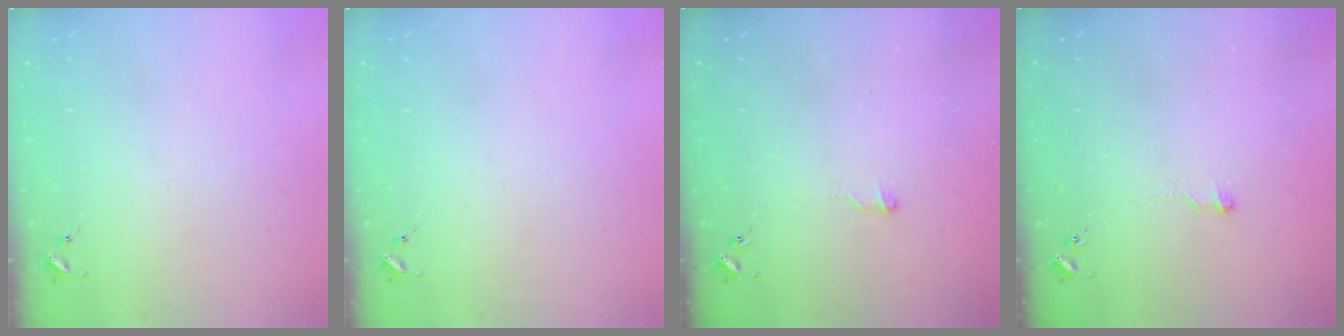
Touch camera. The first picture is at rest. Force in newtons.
{"total": 0.0}
{"total": 3.6, "press": 3.6, "slide": 0.3}
{"total": 4.1, "press": 4.0, "slide": 0.4}